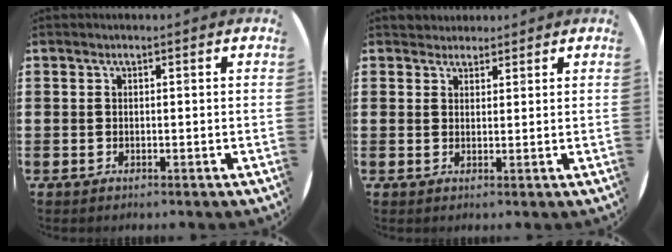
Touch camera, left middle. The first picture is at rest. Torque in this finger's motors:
{"motor_torque": [0.18, -0.18, -0.01, 0.01]}